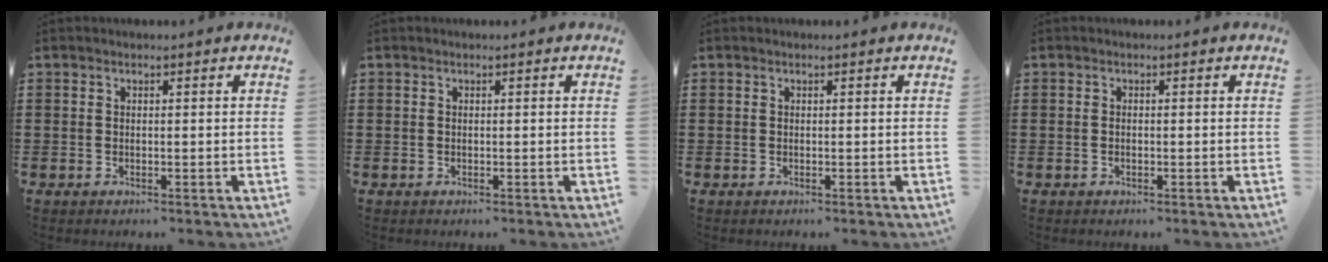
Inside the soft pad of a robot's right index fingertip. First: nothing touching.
{"total": 0.0}
{"total": 0.0}
{"total": 0.6, "force": [-0.1, 0.3, 0.6], "torque": [-0.013, -0.001, -0.003]}